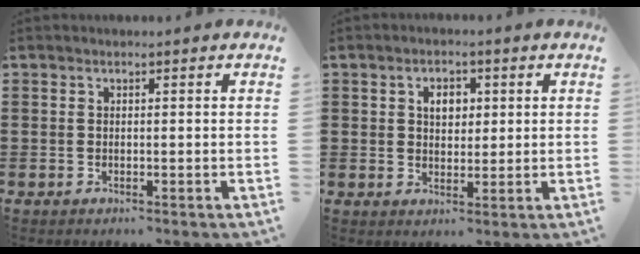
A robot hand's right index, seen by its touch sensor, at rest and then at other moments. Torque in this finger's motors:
{"motor_torque": [0.59, 0.15, 0.17, 0.07]}